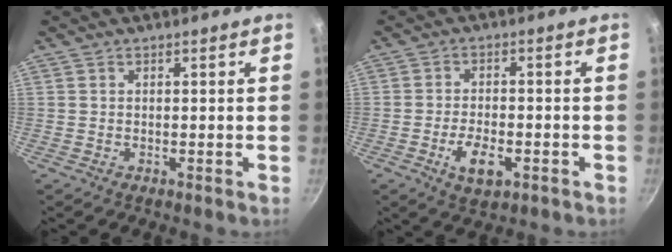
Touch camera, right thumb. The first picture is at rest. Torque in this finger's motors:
{"motor_torque": [-0.16, 0.21, -0.05, 0.04, 0.15]}